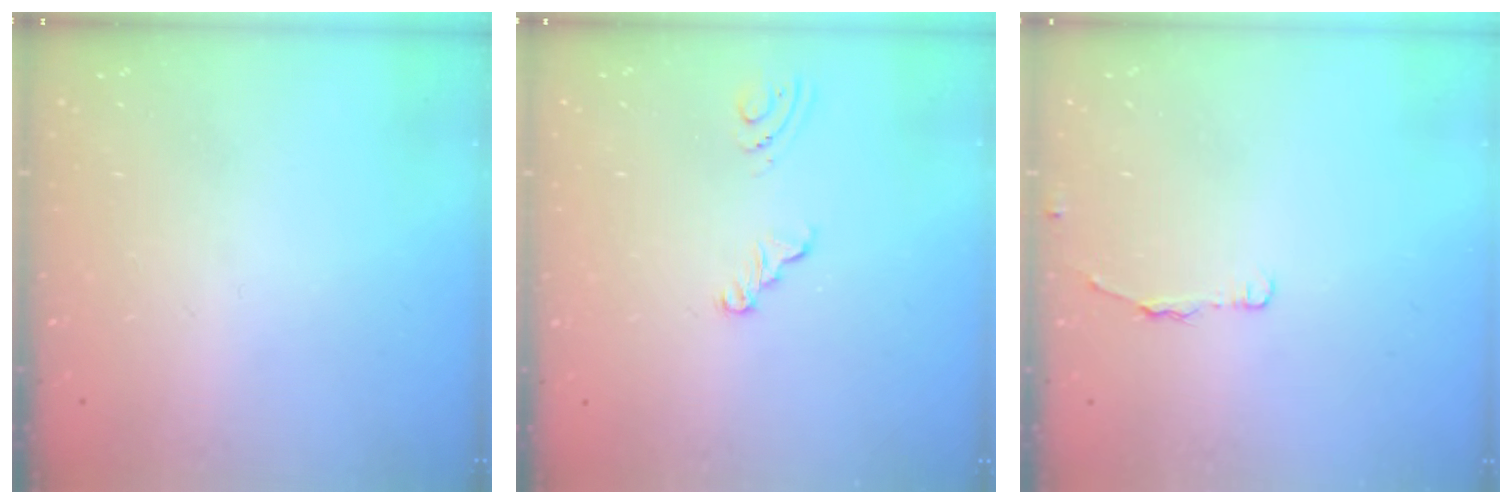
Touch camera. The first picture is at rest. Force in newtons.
{"total": 4.8, "press": 2.2, "slide": 4.3}
{"total": 3.8, "press": 3.8, "slide": 0.5}